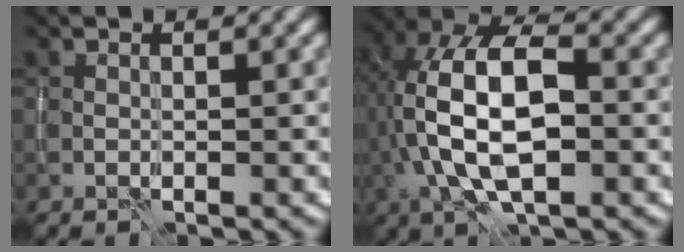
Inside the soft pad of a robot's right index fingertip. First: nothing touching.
{"total": 11.5, "force": [-0.1, 5.6, 10.0], "torque": [-0.194, 0.016, -0.007]}